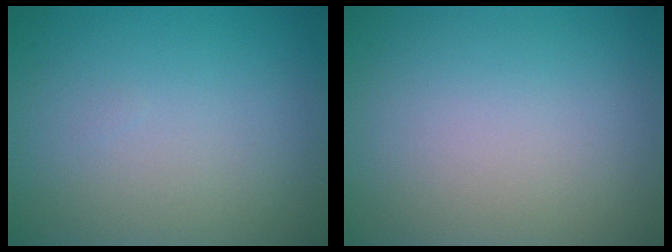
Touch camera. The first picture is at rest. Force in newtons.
{"total": 0.0}